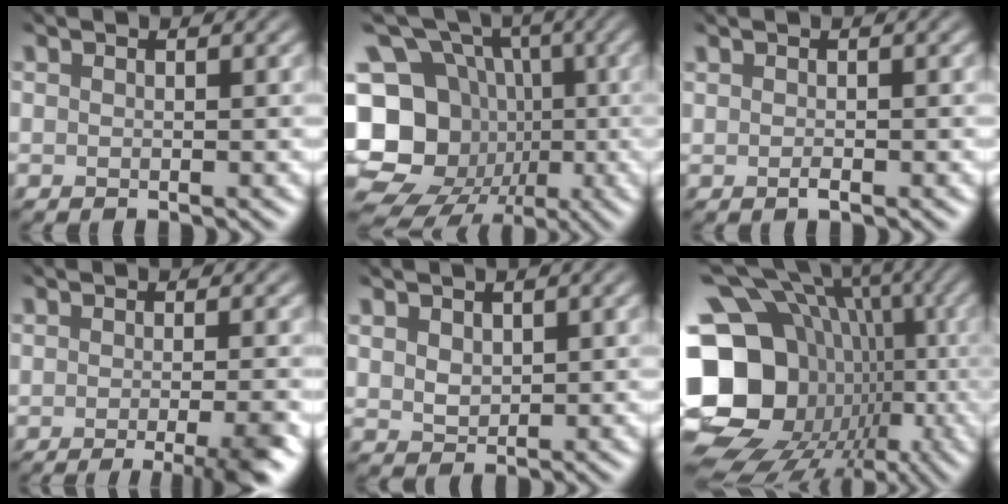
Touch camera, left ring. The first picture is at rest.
{"total": 17.8, "force": [-3.7, 15.5, 7.9], "torque": [-0.145, 0.015, -0.088]}
{"total": 0.6, "force": [0.0, 0.2, 0.6], "torque": [-0.013, -0.005, 0.001]}
{"total": 5.5, "force": [-1.2, 1.8, 5.0], "torque": [-0.040, -0.001, -0.016]}
{"total": 2.1, "force": [0.7, 1.5, 1.4], "torque": [-0.034, -0.004, 0.021]}
{"total": 21.2, "force": [-5.6, 17.6, 10.5], "torque": [-0.162, 0.010, -0.123]}